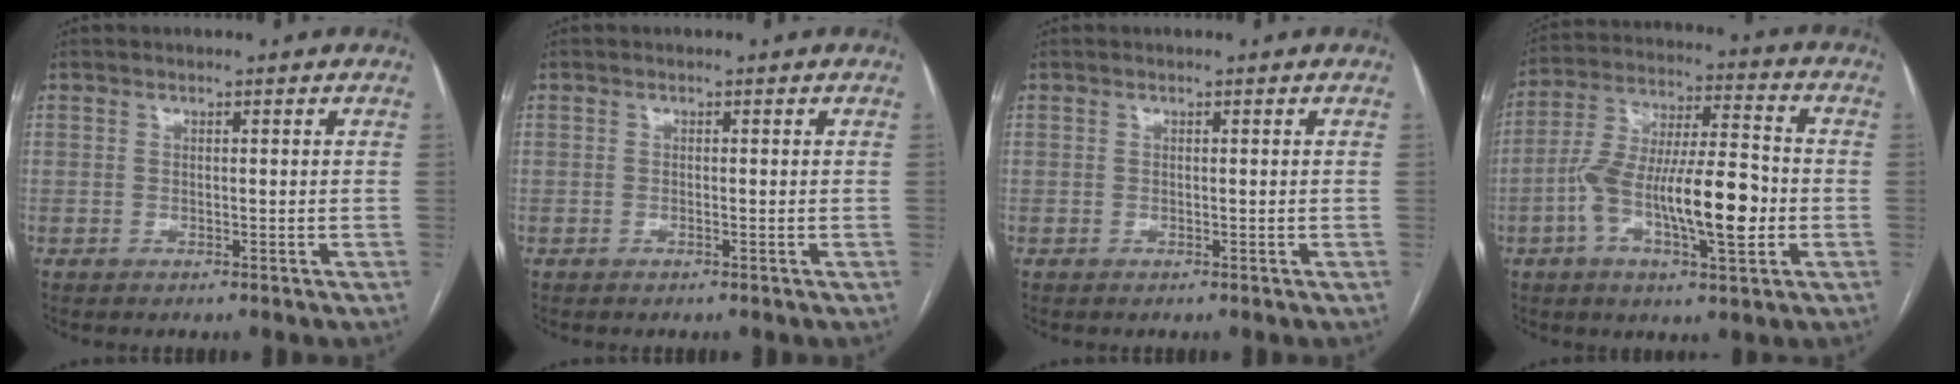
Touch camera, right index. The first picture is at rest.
{"total": 0.0}
{"total": 0.0}
{"total": 16.1, "force": [-3.8, 3.7, 15.2], "torque": [-0.281, 0.014, -0.064]}